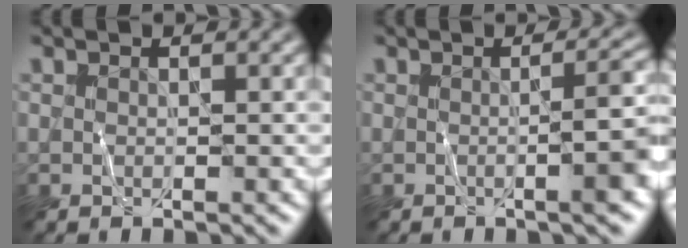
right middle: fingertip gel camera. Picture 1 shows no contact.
{"total": 4.4, "force": [-0.5, 1.0, 4.3], "torque": [-0.044, 0.010, -0.009]}